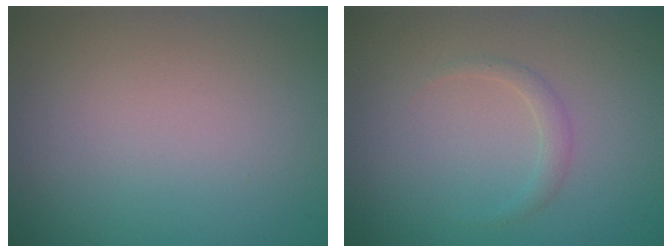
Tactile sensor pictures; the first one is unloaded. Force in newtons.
{"total": 1.1, "press": 1.1, "slide": 0.0}